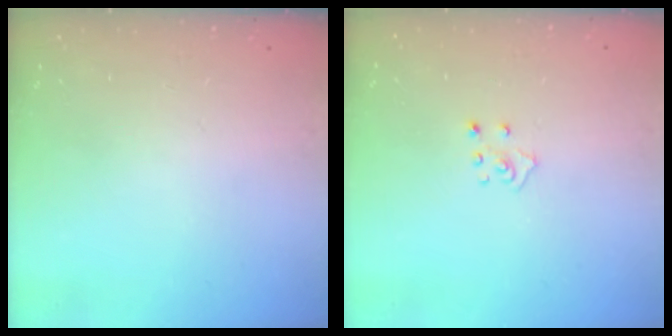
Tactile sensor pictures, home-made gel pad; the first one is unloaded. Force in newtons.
{"total": 2.7, "press": 2.7, "slide": 0.2}